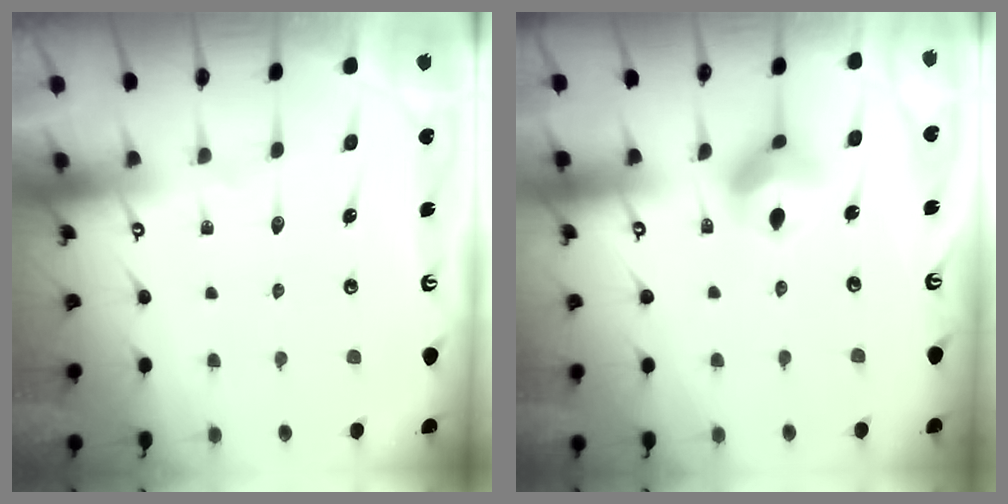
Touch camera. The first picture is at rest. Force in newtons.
{"total": 8.9, "press": 8.9, "slide": 1.1}